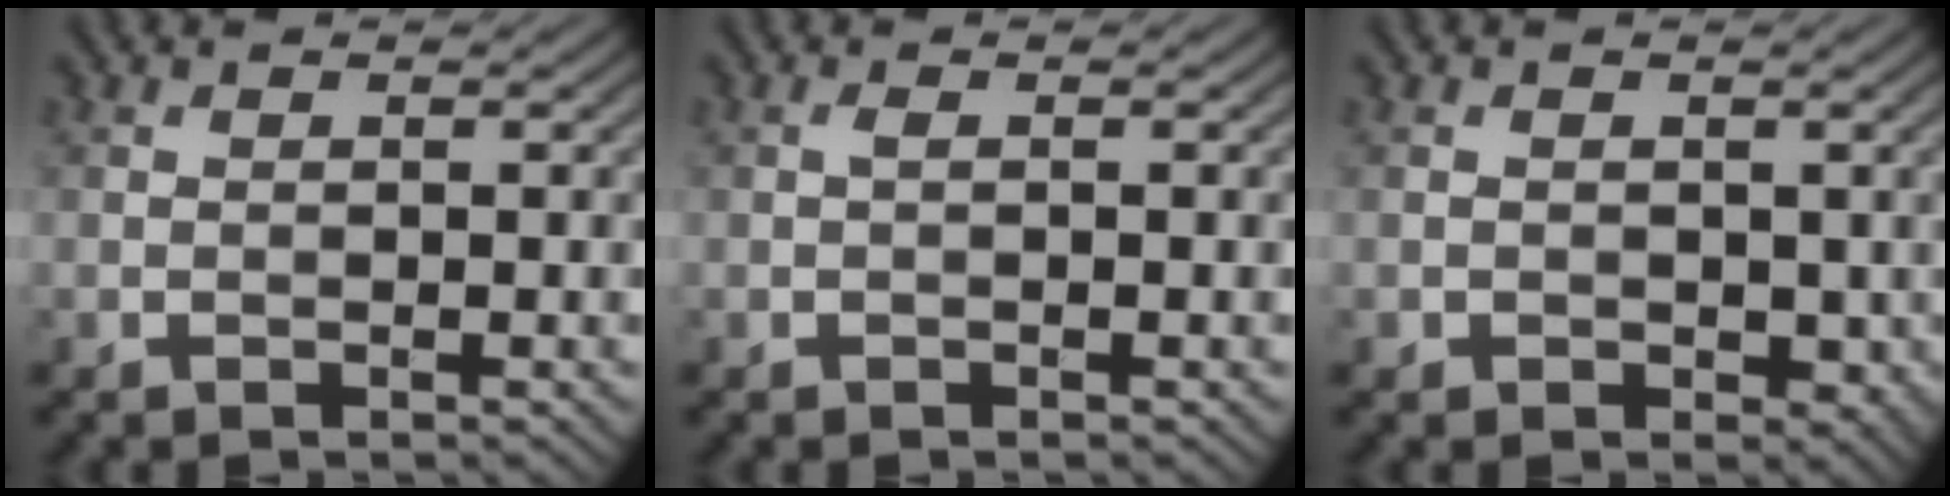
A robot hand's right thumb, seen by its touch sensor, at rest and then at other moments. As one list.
[{"total": 0.6, "force": [0.0, 0.1, 0.6], "torque": [-0.014, 0.002, -0.001]}, {"total": 1.8, "force": [-0.1, 1.6, 0.8], "torque": [-0.019, -0.012, -0.001]}]